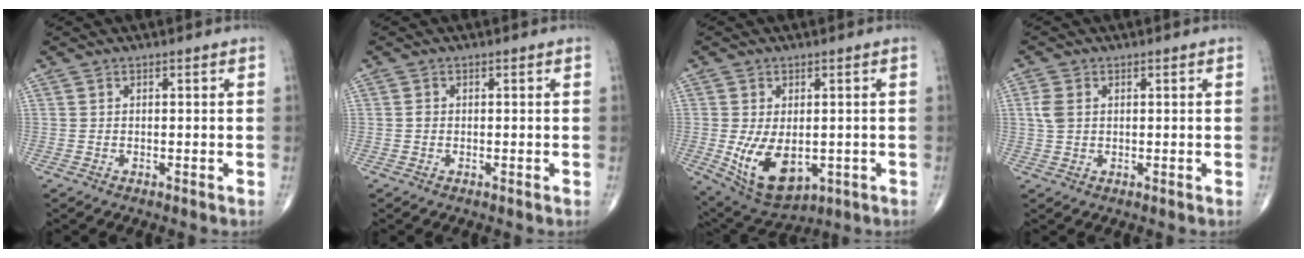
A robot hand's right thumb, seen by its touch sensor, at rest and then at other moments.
{"total": 1.3, "force": [-0.3, 1.0, 0.8], "torque": [-0.011, 0.002, -0.008]}
{"total": 11.5, "force": [-2.1, 6.8, 9.0], "torque": [-0.145, -0.014, -0.013]}
{"total": 3.1, "force": [0.6, 2.2, 2.1], "torque": [-0.051, 0.004, 0.013]}